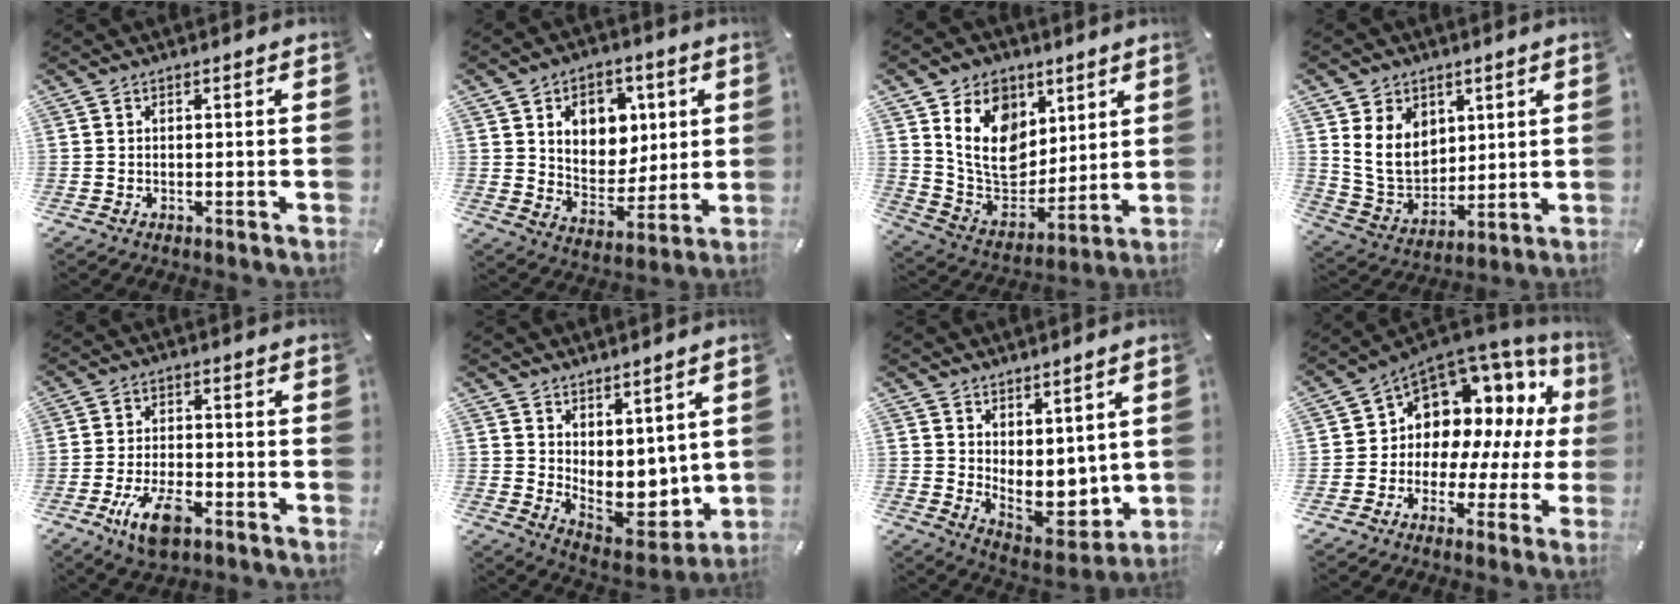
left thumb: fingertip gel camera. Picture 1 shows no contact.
{"total": 11.1, "force": [4.3, 9.1, 4.8], "torque": [-0.064, -0.025, 0.080]}
{"total": 15.6, "force": [5.6, 12.7, 7.1], "torque": [-0.138, -0.036, 0.109]}
{"total": 11.6, "force": [4.0, 9.8, 5.0], "torque": [-0.118, -0.023, 0.077]}
{"total": 9.3, "force": [-4.8, 4.4, 6.7], "torque": [-0.129, 0.010, -0.087]}
{"total": 7.3, "force": [3.0, 6.0, 2.8], "torque": [-0.022, -0.052, 0.070]}
{"total": 6.9, "force": [3.0, 5.5, 2.9], "torque": [-0.018, -0.047, 0.068]}
{"total": 9.8, "force": [3.5, 8.4, 3.7], "torque": [-0.064, -0.054, 0.066]}